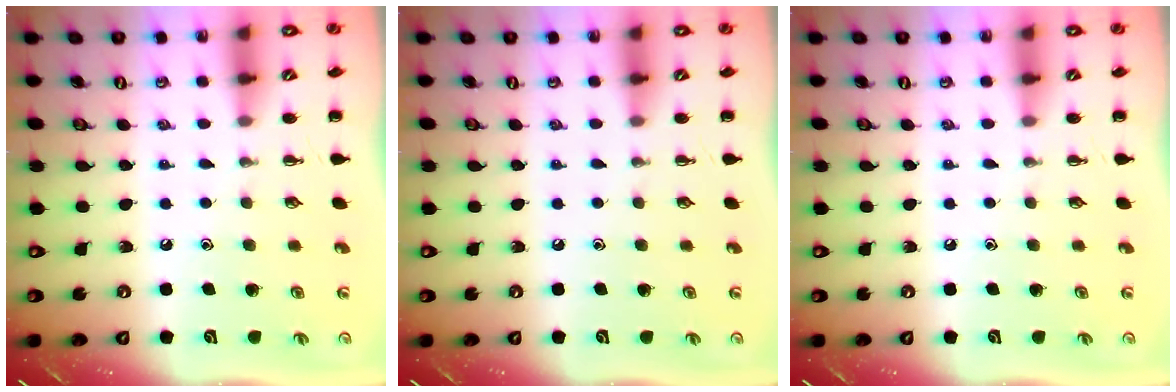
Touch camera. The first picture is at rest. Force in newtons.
{"total": 0.0}
{"total": 0.0}